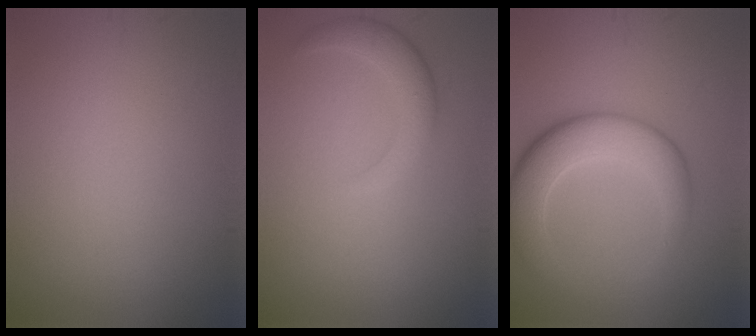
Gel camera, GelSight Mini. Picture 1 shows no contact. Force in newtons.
{"total": 2.8, "press": 2.8, "slide": 0.3}
{"total": 6.3, "press": 6.3, "slide": 0.2}